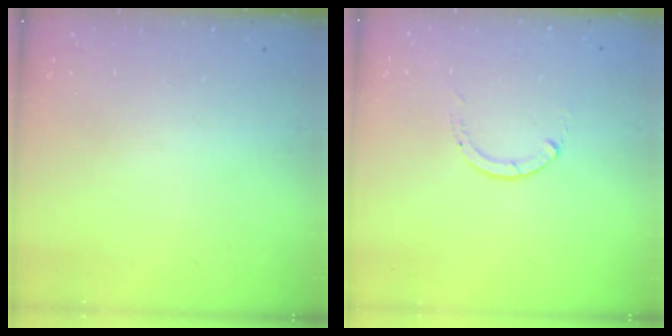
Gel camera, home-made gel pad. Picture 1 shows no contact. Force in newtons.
{"total": 0.0}